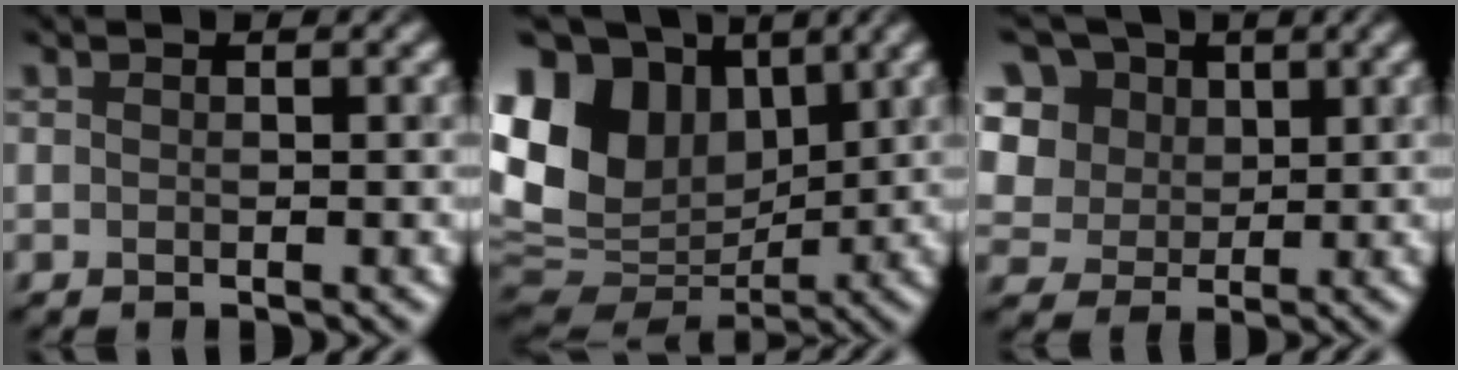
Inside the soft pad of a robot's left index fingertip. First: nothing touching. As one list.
[{"total": 16.3, "force": [4.7, 12.1, 10.0], "torque": [-0.229, 0.033, 0.093]}, {"total": 11.2, "force": [5.0, 8.7, 5.0], "torque": [-0.127, 0.028, 0.081]}]